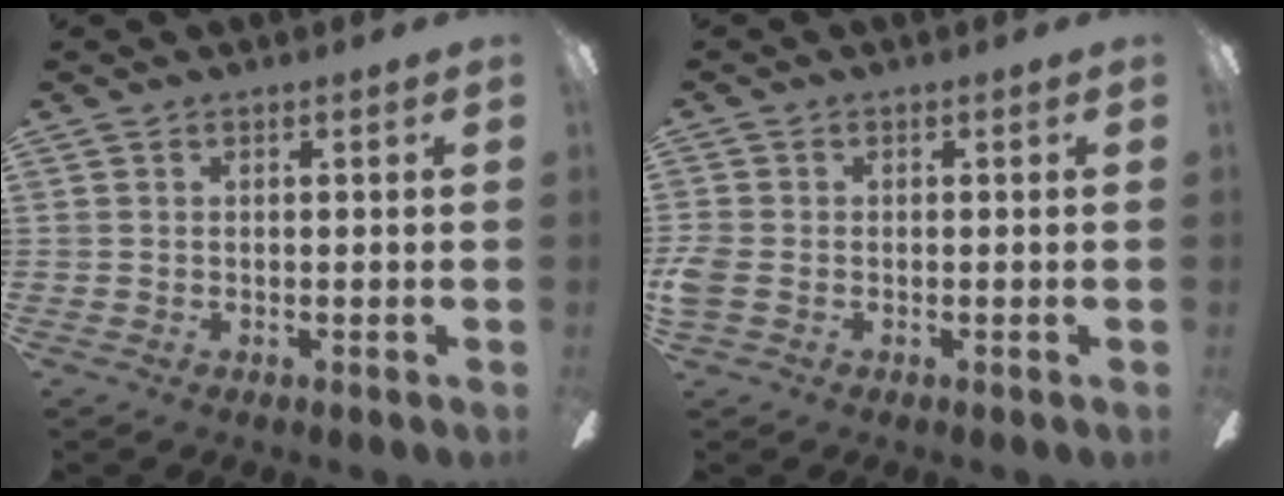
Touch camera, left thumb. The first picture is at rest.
{"total": 3.1, "force": [-0.7, 2.2, 2.0], "torque": [-0.054, -0.001, -0.017]}